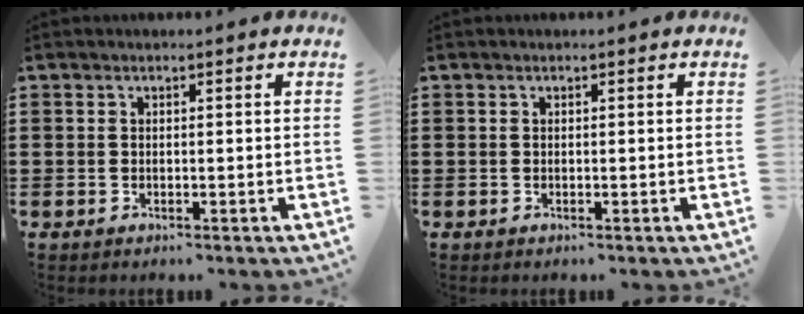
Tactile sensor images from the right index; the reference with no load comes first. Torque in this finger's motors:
{"motor_torque": [-0.01, 0.00, 0.00, 0.00]}